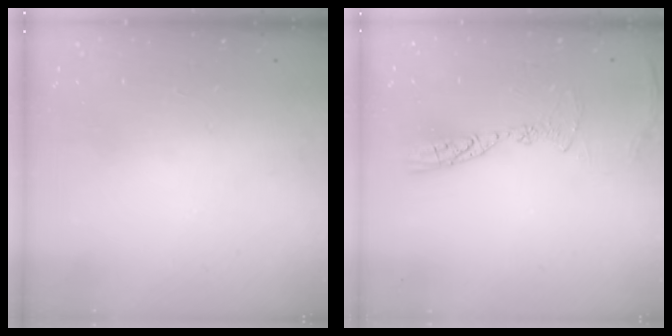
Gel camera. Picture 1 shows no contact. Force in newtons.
{"total": 9.3, "press": 9.3, "slide": 0.9}